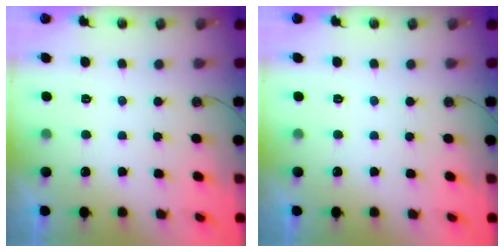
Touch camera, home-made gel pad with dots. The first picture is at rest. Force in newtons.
{"total": 0.0}